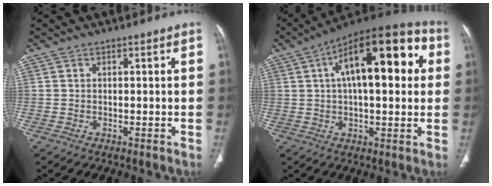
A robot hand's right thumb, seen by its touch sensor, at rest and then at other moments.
{"total": 22.2, "force": [5.4, 9.3, 19.3], "torque": [-0.271, 0.031, 0.072]}